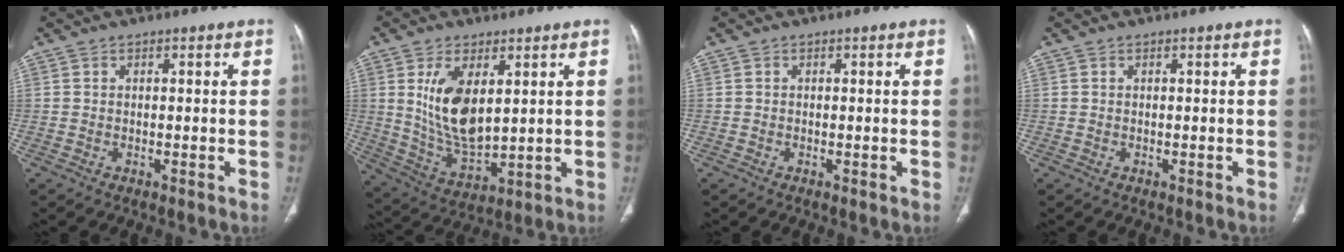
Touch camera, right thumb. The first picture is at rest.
{"total": 12.6, "force": [3.5, 6.4, 10.3], "torque": [-0.183, -0.027, 0.082]}
{"total": 0.0}
{"total": 0.0}